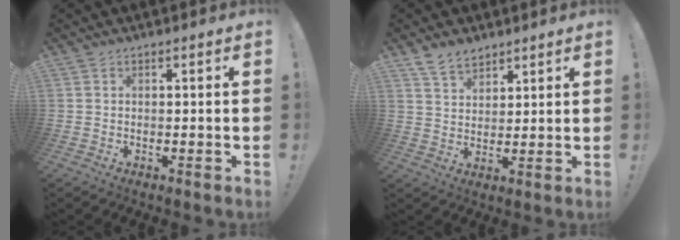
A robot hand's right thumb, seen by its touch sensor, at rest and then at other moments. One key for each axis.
{"total": 7.1, "fx": 5.5, "fy": 3.7, "fz": 2.5, "tx": -0.045, "ty": -0.029, "tz": 0.105}